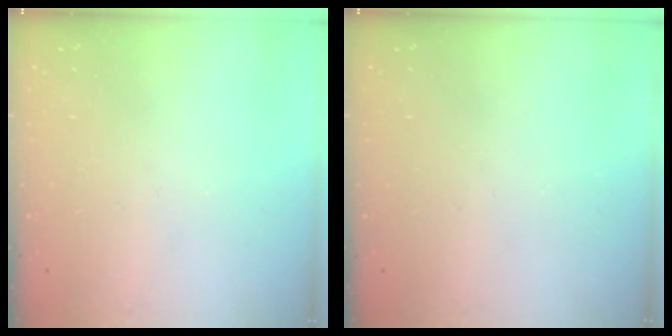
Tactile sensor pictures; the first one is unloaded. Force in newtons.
{"total": 0.0}